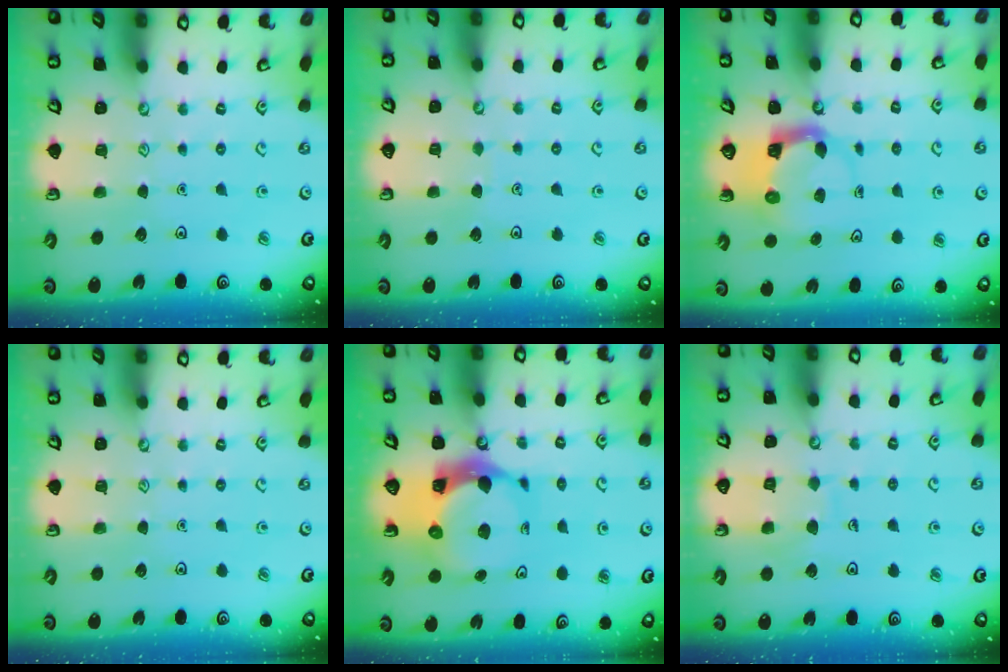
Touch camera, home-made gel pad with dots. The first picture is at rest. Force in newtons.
{"total": 1.3, "press": 1.3, "slide": 0.1}
{"total": 3.8, "press": 3.8, "slide": 0.7}
{"total": 0.0}
{"total": 10.1, "press": 10.0, "slide": 1.4}
{"total": 7.3, "press": 7.3, "slide": 0.7}